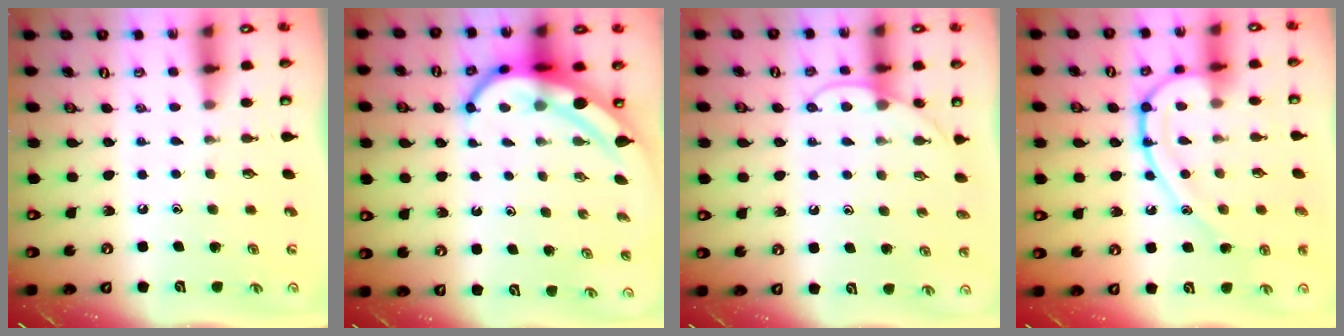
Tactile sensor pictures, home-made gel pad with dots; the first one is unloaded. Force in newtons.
{"total": 8.0, "press": 7.9, "slide": 0.7}
{"total": 7.2, "press": 7.2, "slide": 0.5}
{"total": 13.7, "press": 13.7, "slide": 0.0}